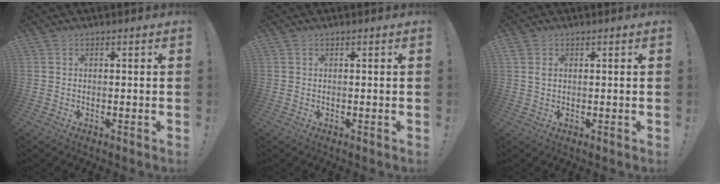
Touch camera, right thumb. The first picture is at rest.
{"total": 0.0}
{"total": 1.8, "force": [0.8, 1.3, 1.0], "torque": [-0.018, -0.001, 0.014]}